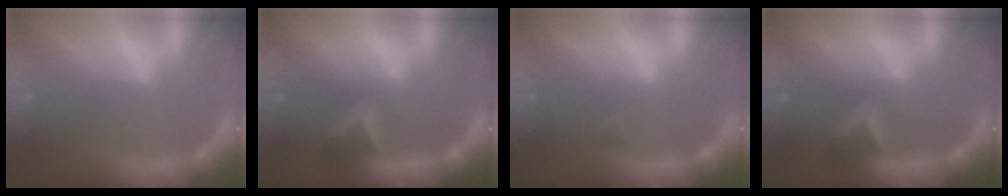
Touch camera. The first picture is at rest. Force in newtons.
{"total": 4.0}
{"total": 0.9}
{"total": 4.0}